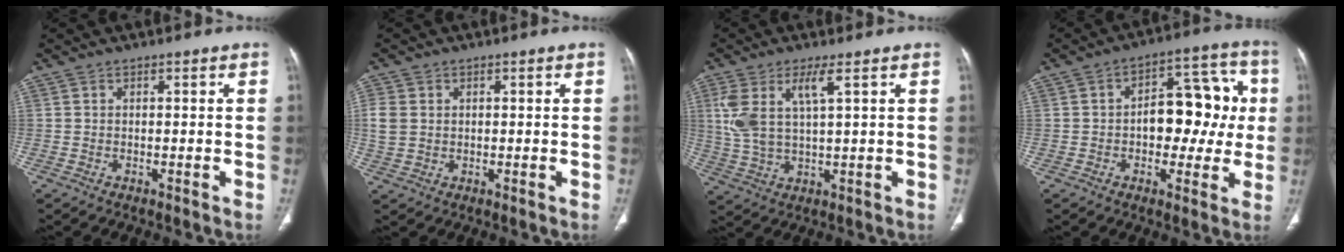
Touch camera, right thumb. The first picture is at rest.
{"total": 4.4, "force": [0.6, 3.6, 2.5], "torque": [-0.057, 0.004, 0.017]}
{"total": 8.7, "force": [3.2, 2.8, 7.6], "torque": [-0.183, -0.007, 0.072]}
{"total": 14.9, "force": [0.1, 9.0, 11.9], "torque": [-0.101, 0.043, -0.001]}